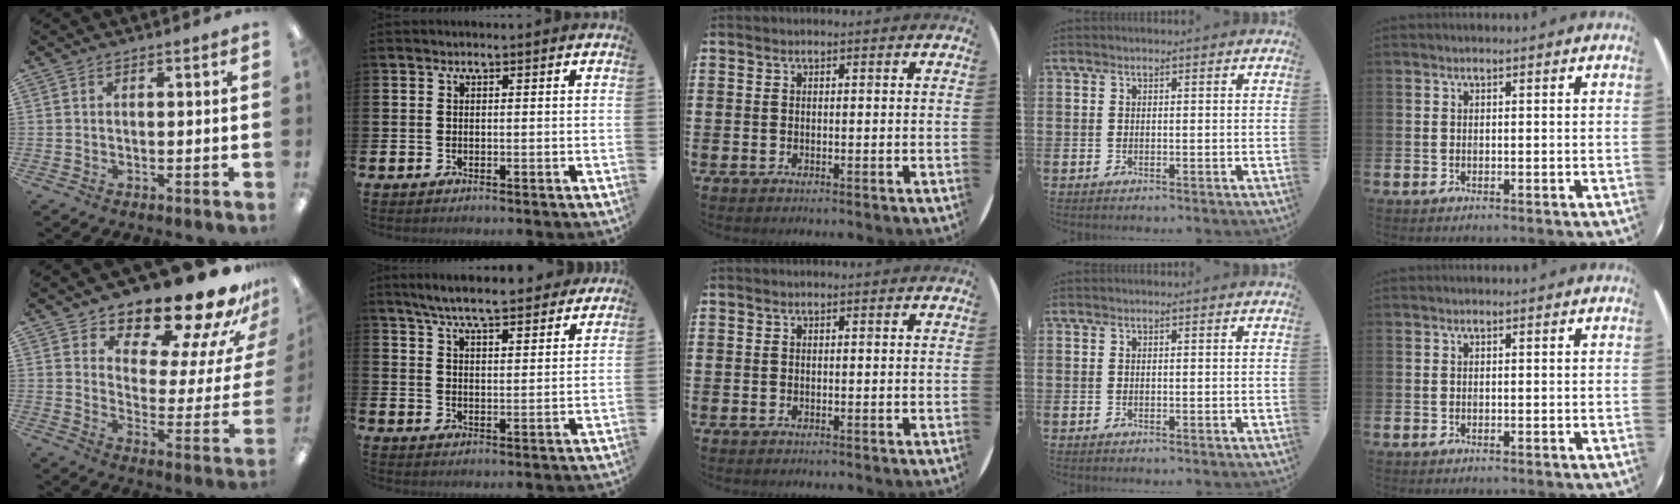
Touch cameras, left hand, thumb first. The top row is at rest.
{"thumb": {"total": 17.7, "force": [15.1, 4.9, 7.8], "torque": [-0.111, -0.122, 0.247]}, "index": {"total": 6.9, "force": [6.5, 0.8, 2.1], "torque": [-0.051, -0.035, 0.113]}}